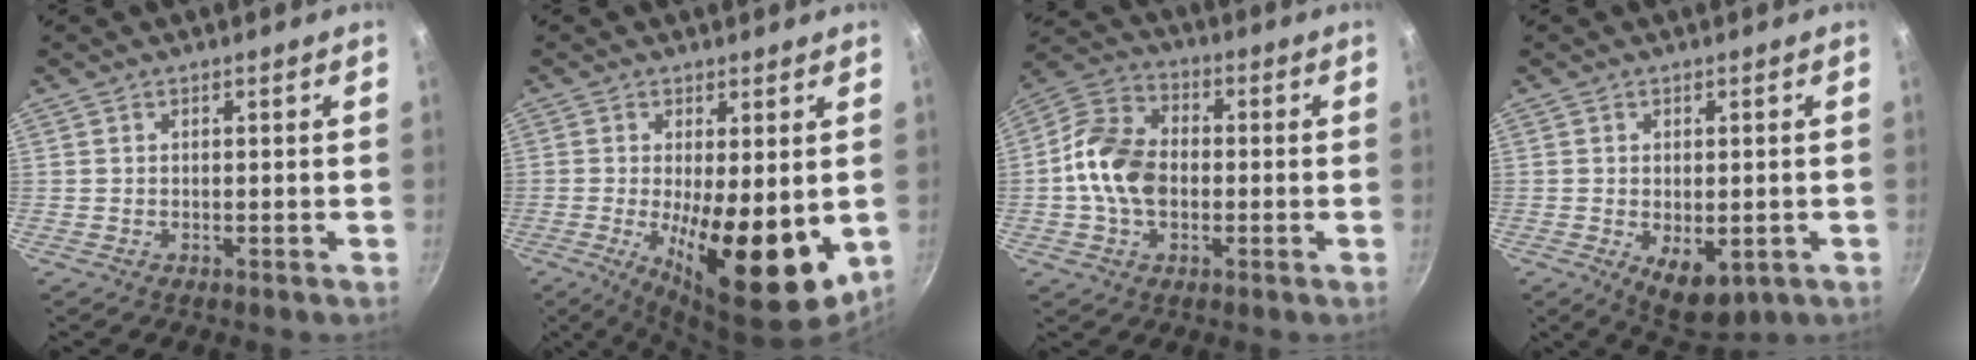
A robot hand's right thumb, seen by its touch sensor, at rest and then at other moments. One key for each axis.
{"total": 15.7, "fx": -2.0, "fy": 5.5, "fz": 14.6, "tx": -0.204, "ty": -0.021, "tz": -0.020}
{"total": 12.5, "fx": -1.2, "fy": 8.9, "fz": 8.8, "tx": -0.146, "ty": 0.030, "tz": -0.041}
{"total": 7.3, "fx": -1.7, "fy": 4.1, "fz": 5.8, "tx": -0.069, "ty": -0.008, "tz": -0.011}